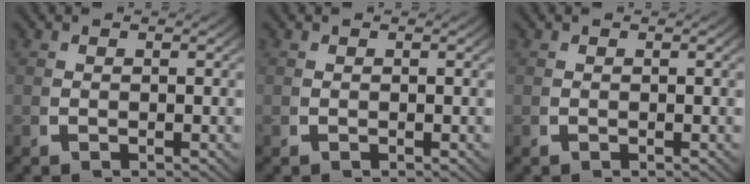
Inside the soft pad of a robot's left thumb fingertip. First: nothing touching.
{"total": 0.0}
{"total": 0.0}